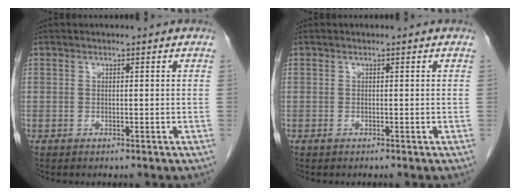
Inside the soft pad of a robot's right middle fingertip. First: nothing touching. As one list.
[{"total": 0.0}]